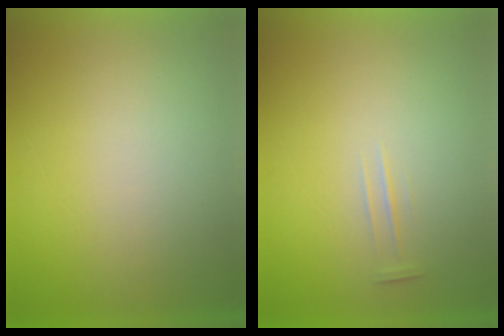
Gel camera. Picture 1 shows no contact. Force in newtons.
{"total": 1.4}